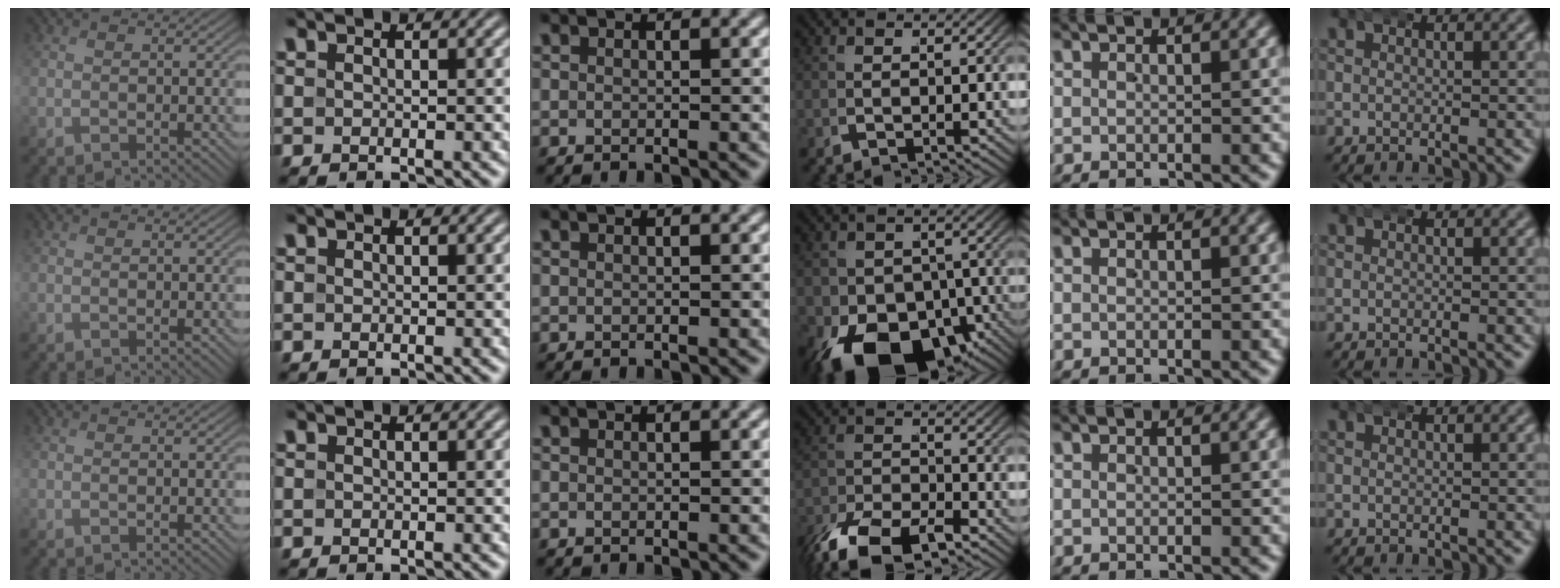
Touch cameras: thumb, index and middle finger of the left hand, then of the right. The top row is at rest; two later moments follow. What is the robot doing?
{"motion": "wrap", "object": "aluminum foil"}